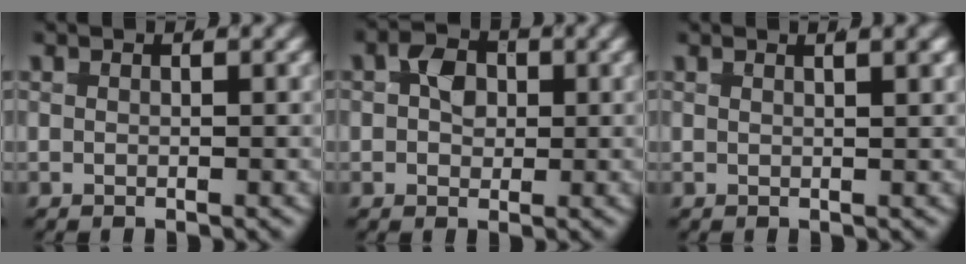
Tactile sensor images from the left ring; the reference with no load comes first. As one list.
[{"total": 3.1, "force": [-0.1, 2.5, 1.8], "torque": [-0.040, -0.010, 0.002]}, {"total": 1.9, "force": [1.3, 0.6, 1.3], "torque": [-0.011, 0.008, 0.016]}]